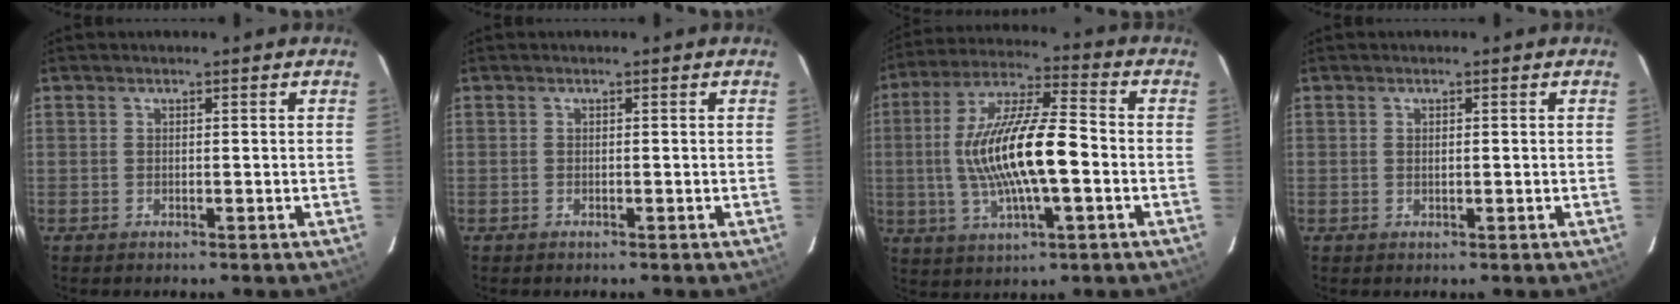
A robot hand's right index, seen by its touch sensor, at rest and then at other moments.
{"total": 0.0}
{"total": 16.9, "force": [-2.0, 4.2, 16.3], "torque": [-0.313, 0.006, -0.036]}
{"total": 0.6, "force": [0.1, 0.3, 0.5], "torque": [-0.009, 0.003, 0.004]}